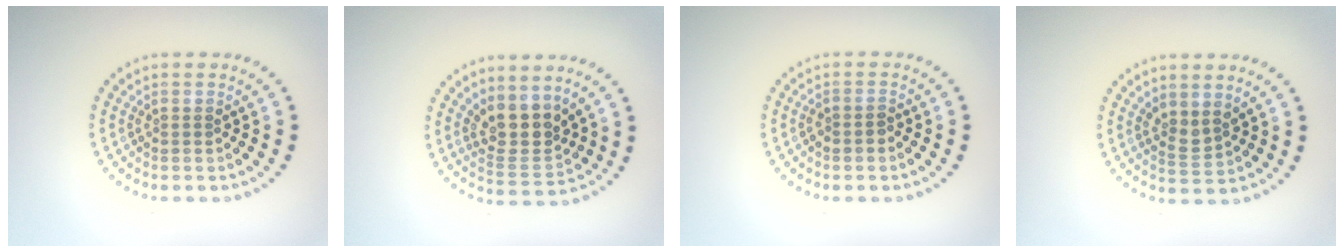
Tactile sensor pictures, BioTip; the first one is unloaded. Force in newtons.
{"total": 3.8, "press": 3.2, "slide": 2.1}
{"total": 1.0, "press": 0.9, "slide": 0.5}
{"total": 1.8, "press": 1.4, "slide": 1.1}